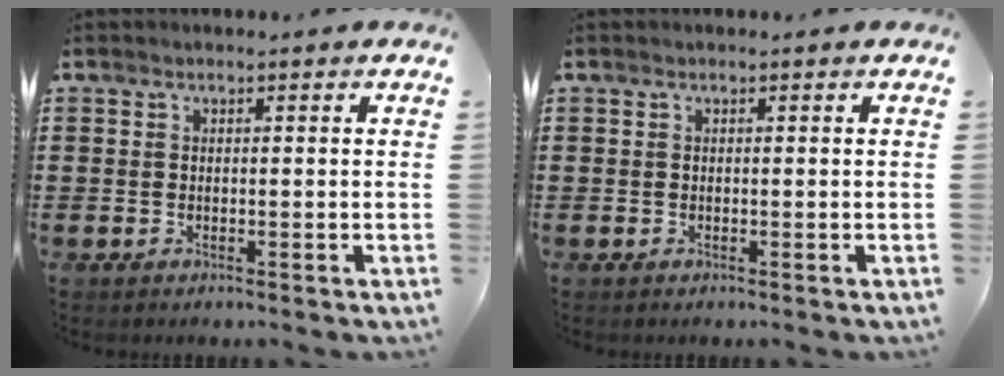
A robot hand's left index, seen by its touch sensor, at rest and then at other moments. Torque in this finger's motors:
{"motor_torque": [-0.08, -0.03, 0.02, -0.01]}